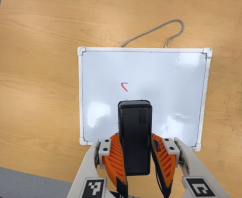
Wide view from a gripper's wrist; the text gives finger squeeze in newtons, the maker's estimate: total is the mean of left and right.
{"total": 7.5, "left": 6.6, "right": 8.4}